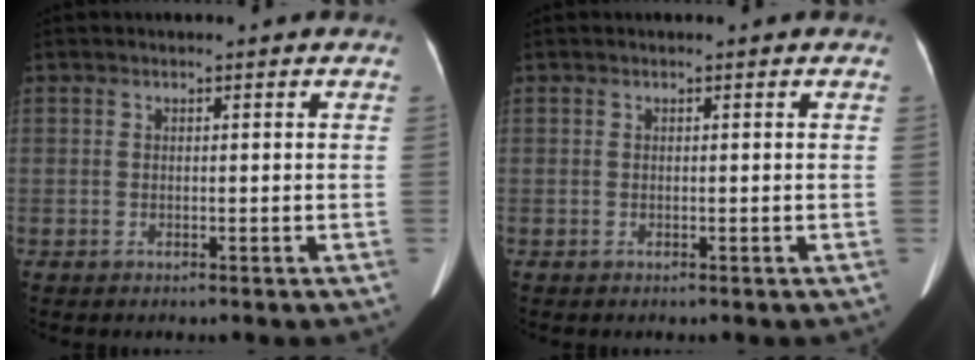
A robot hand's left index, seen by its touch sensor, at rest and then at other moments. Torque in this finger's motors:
{"motor_torque": [0.03, 0.02, 0.00, 0.00]}